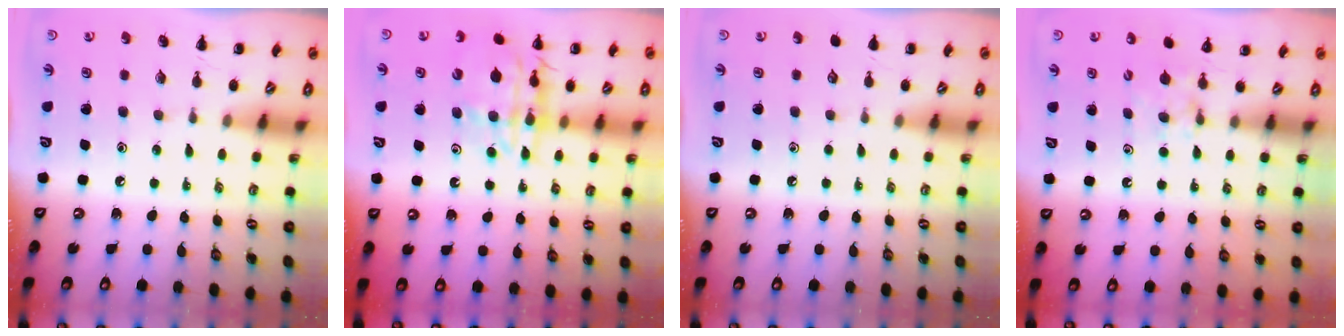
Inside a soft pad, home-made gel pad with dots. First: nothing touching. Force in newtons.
{"total": 14.6, "press": 14.3, "slide": 3.1}
{"total": 0.0}
{"total": 3.7, "press": 3.4, "slide": 1.4}